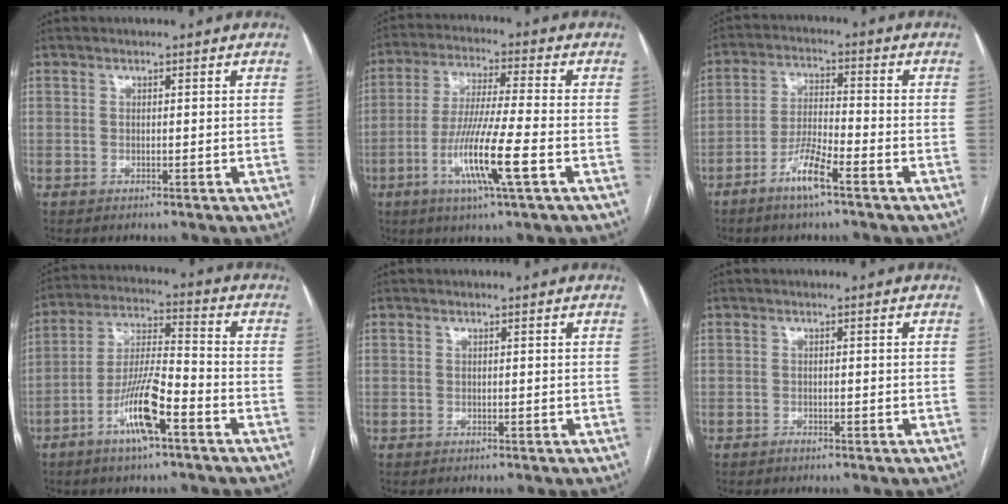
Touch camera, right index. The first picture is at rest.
{"total": 12.0, "force": [-4.2, -0.2, 11.2], "torque": [-0.221, -0.017, -0.080]}
{"total": 6.6, "force": [-4.3, 0.5, 5.1], "torque": [-0.104, -0.003, -0.086]}
{"total": 11.1, "force": [-5.6, 1.6, 9.4], "torque": [-0.183, -0.002, -0.104]}
{"total": 0.0}
{"total": 0.6, "force": [-0.4, 0.2, 0.3], "torque": [-0.005, 0.001, -0.007]}